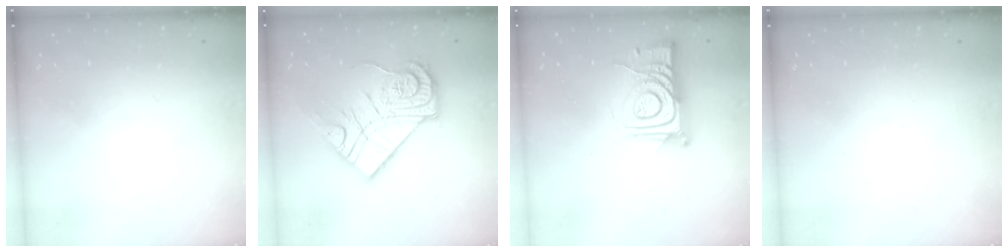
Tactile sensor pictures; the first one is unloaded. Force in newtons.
{"total": 18.2, "press": 18.1, "slide": 1.2}
{"total": 12.7, "press": 12.7, "slide": 0.6}
{"total": 0.0}